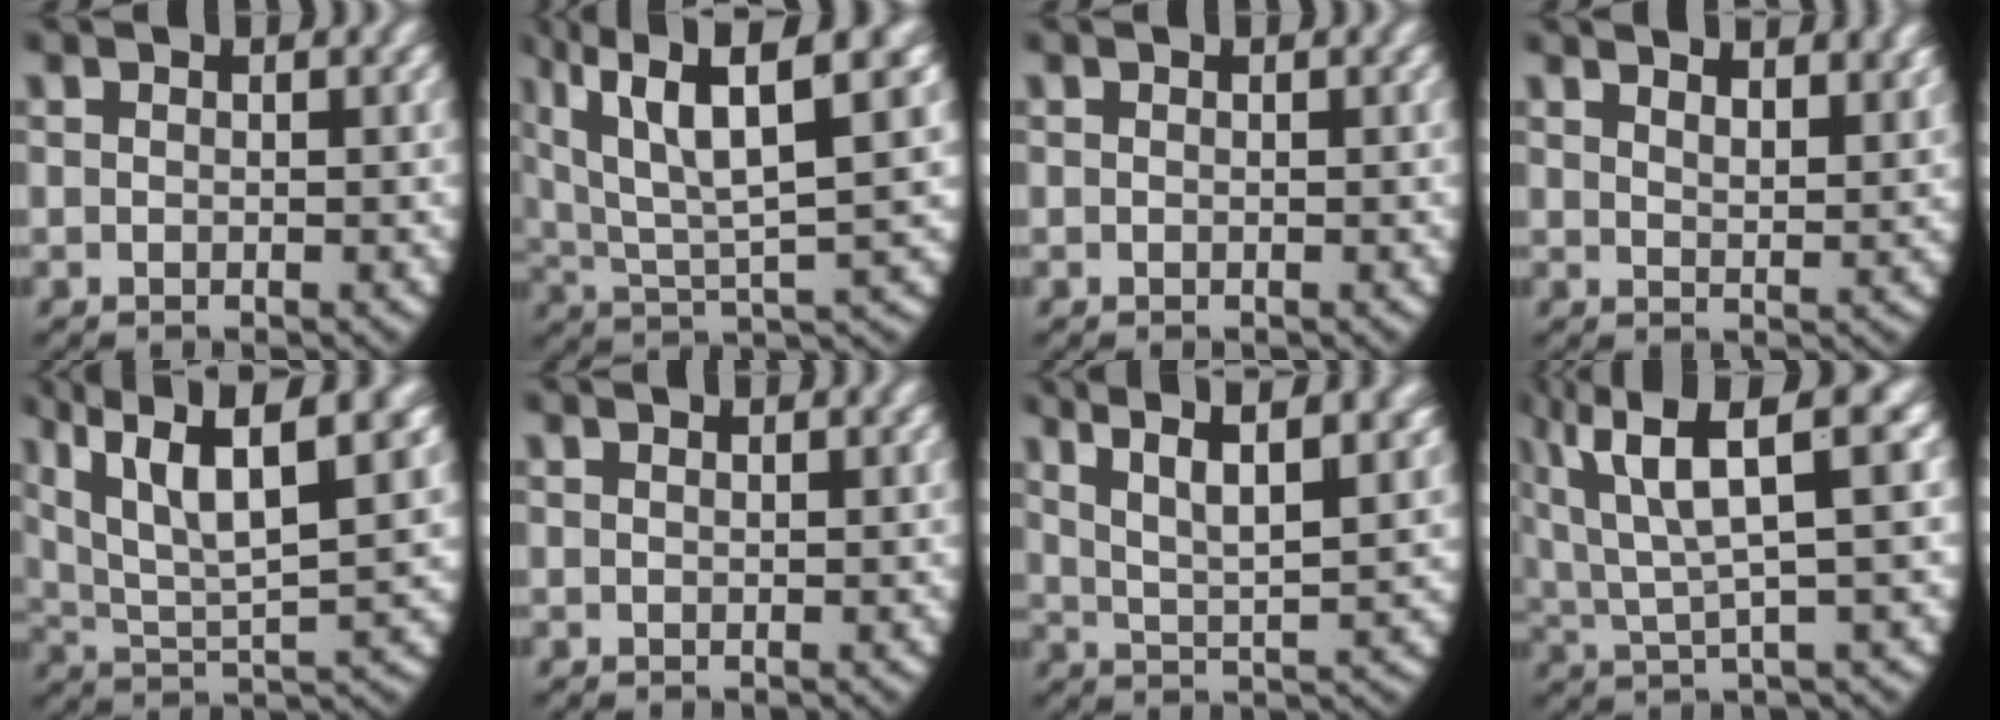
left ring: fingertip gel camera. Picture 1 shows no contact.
{"total": 9.5, "force": [3.4, 4.5, 7.7], "torque": [-0.147, -0.009, 0.069]}
{"total": 0.0}
{"total": 3.2, "force": [2.8, 0.4, 1.4], "torque": [-0.025, -0.008, 0.051]}
{"total": 8.6, "force": [3.4, 4.3, 6.7], "torque": [-0.142, -0.019, 0.068]}
{"total": 0.7, "force": [0.5, -0.4, 0.2], "torque": [-0.003, -0.002, 0.013]}
{"total": 7.8, "force": [4.1, 3.6, 5.6], "torque": [-0.094, 0.007, 0.060]}
{"total": 8.4, "force": [3.2, 3.4, 7.0], "torque": [-0.135, -0.004, 0.063]}